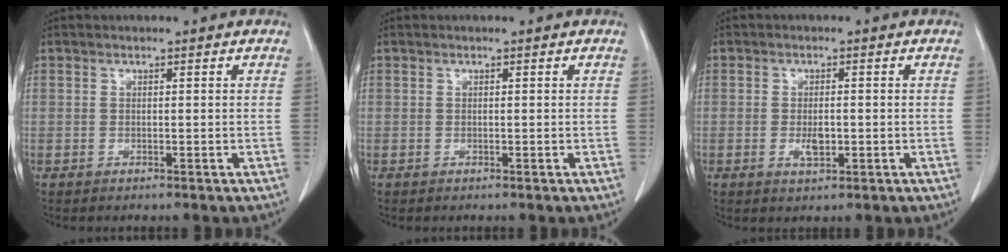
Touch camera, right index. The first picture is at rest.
{"total": 0.0}
{"total": 2.6, "force": [-0.5, 1.1, 2.3], "torque": [-0.046, -0.002, -0.005]}